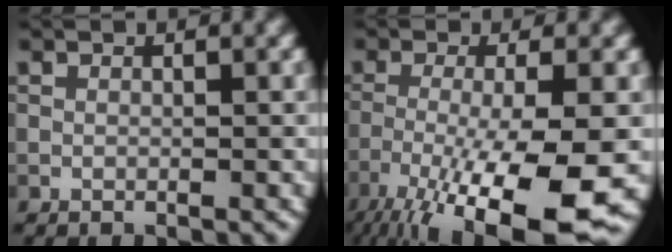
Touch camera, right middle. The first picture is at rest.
{"total": 12.1, "force": [-6.3, 2.5, 10.0], "torque": [-0.179, -0.022, -0.100]}